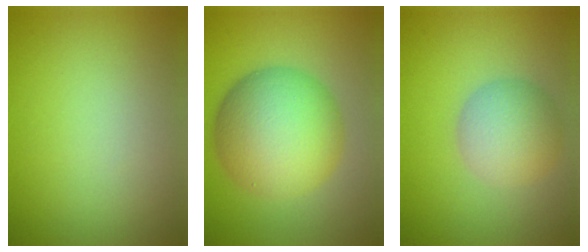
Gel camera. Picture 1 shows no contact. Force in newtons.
{"total": 10.1, "press": 10.1, "slide": 0.3}
{"total": 4.7, "press": 4.7, "slide": 0.2}